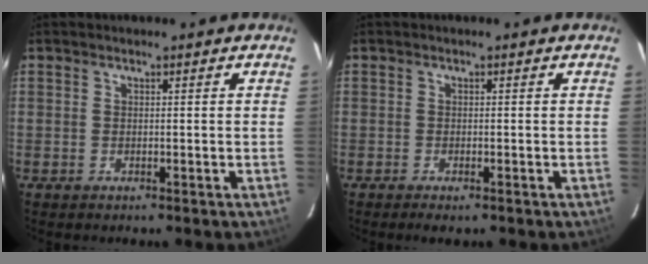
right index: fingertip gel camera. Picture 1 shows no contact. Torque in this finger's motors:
{"motor_torque": [0.12, 0.03, 0.10, 0.01]}